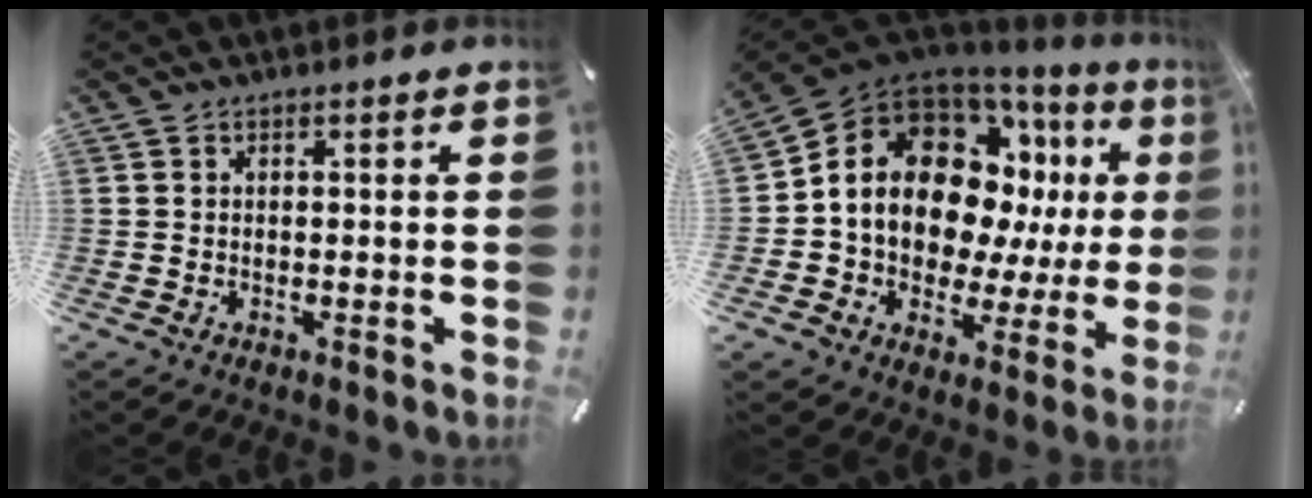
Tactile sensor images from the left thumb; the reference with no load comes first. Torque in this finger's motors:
{"motor_torque": [1.86, 3.15, 1.96, -0.81, 0.29]}